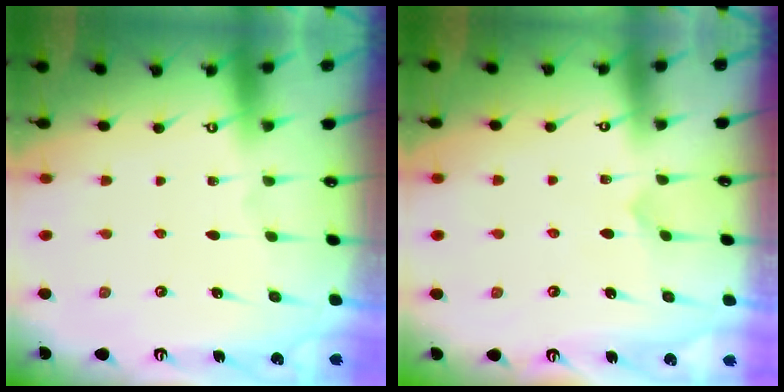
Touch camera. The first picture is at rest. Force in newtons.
{"total": 2.7, "press": 2.7, "slide": 0.3}